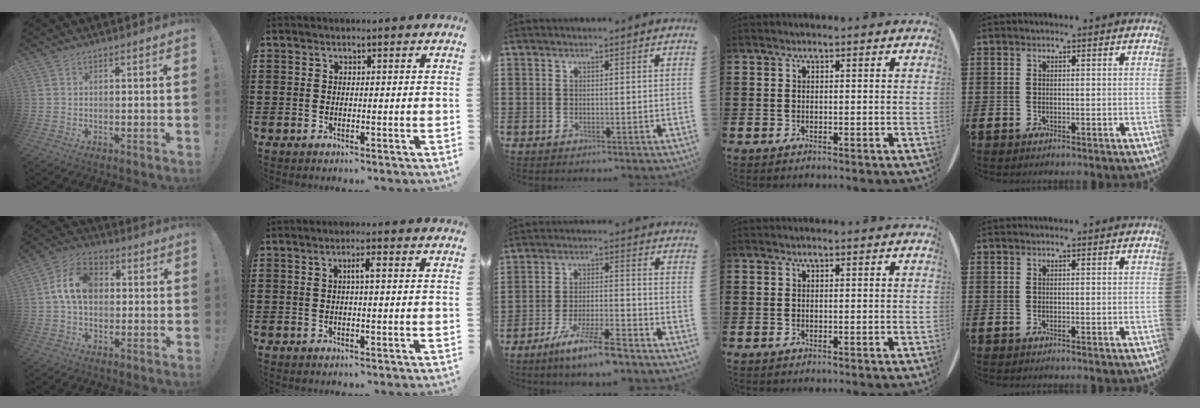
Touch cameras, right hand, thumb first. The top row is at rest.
{"thumb": {"total": 11.2, "force": [1.2, 7.9, 7.9], "torque": [-0.149, 0.017, 0.027]}, "index": {"total": 2.1, "force": [0.3, 0.2, 2.1], "torque": [-0.041, 0.003, 0.002]}, "middle": {"total": 7.5, "force": [-5.9, 0.3, 4.6], "torque": [-0.098, -0.010, -0.112]}}